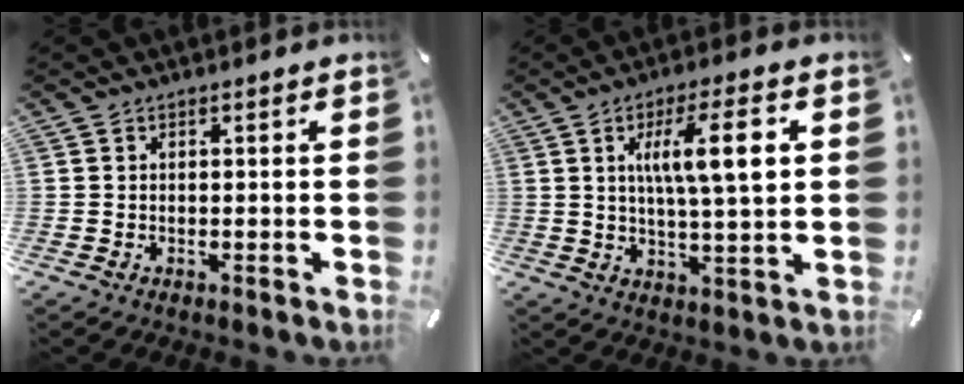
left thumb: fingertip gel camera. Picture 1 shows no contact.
{"total": 11.8, "force": [3.3, 2.4, 11.1], "torque": [-0.208, 0.002, 0.045]}